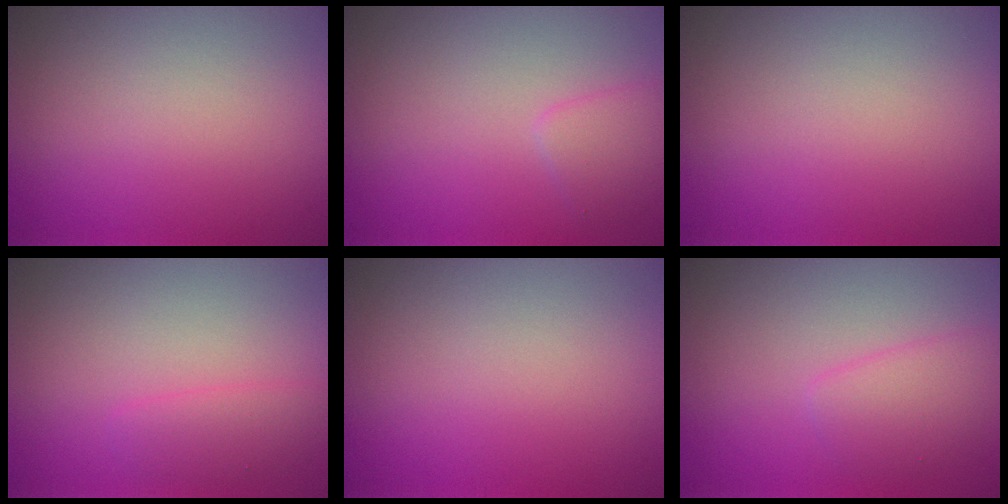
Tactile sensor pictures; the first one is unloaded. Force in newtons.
{"total": 1.6, "press": 1.6, "slide": 0.1}
{"total": 0.0}
{"total": 1.6, "press": 1.6, "slide": 0.1}
{"total": 0.0}
{"total": 2.2, "press": 2.2, "slide": 0.1}